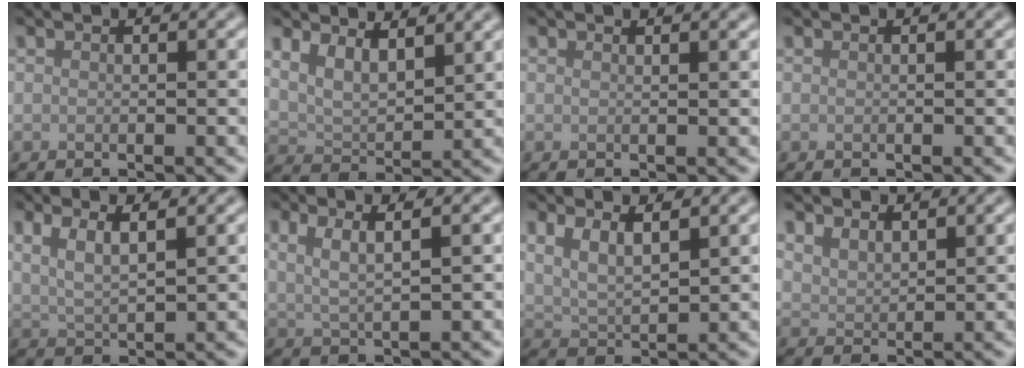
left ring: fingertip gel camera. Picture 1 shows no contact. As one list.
[{"total": 3.9, "force": [2.4, 1.8, 2.5], "torque": [-0.056, -0.006, 0.045]}, {"total": 1.0, "force": [0.8, 0.3, 0.5], "torque": [-0.004, 0.000, 0.011]}, {"total": 0.0}, {"total": 4.0, "force": [2.0, 1.3, 3.2], "torque": [-0.064, 0.007, 0.032]}, {"total": 3.3, "force": [1.5, 0.8, 2.9], "torque": [-0.052, 0.001, 0.029]}, {"total": 3.7, "force": [2.1, 1.5, 2.7], "torque": [-0.060, -0.002, 0.041]}, {"total": 3.0, "force": [2.6, 1.2, 0.9], "torque": [-0.027, 0.002, 0.050]}]